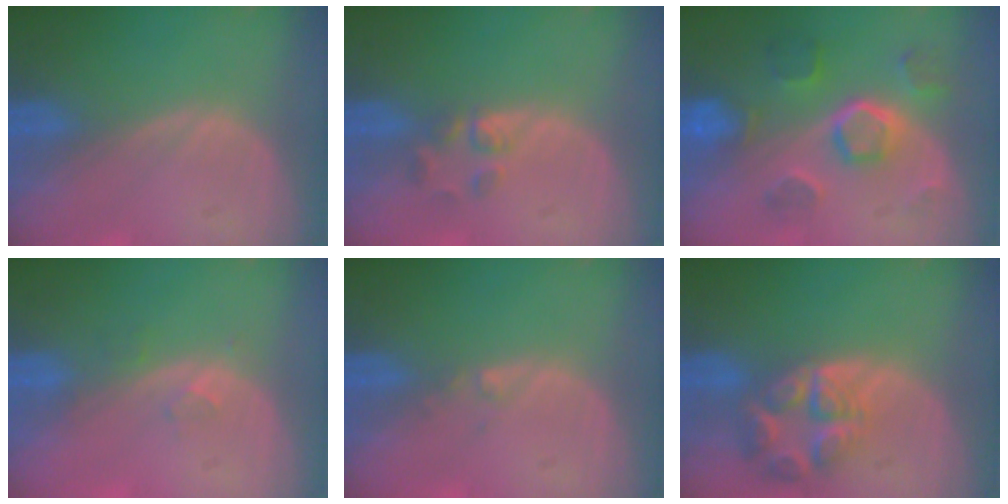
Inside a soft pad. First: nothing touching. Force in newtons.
{"total": 2.6, "press": 2.4, "slide": 0.9}
{"total": 8.6, "press": 7.7, "slide": 3.8}
{"total": 1.9, "press": 1.6, "slide": 1.0}
{"total": 0.7, "press": 0.6, "slide": 0.4}
{"total": 7.7, "press": 6.8, "slide": 3.6}